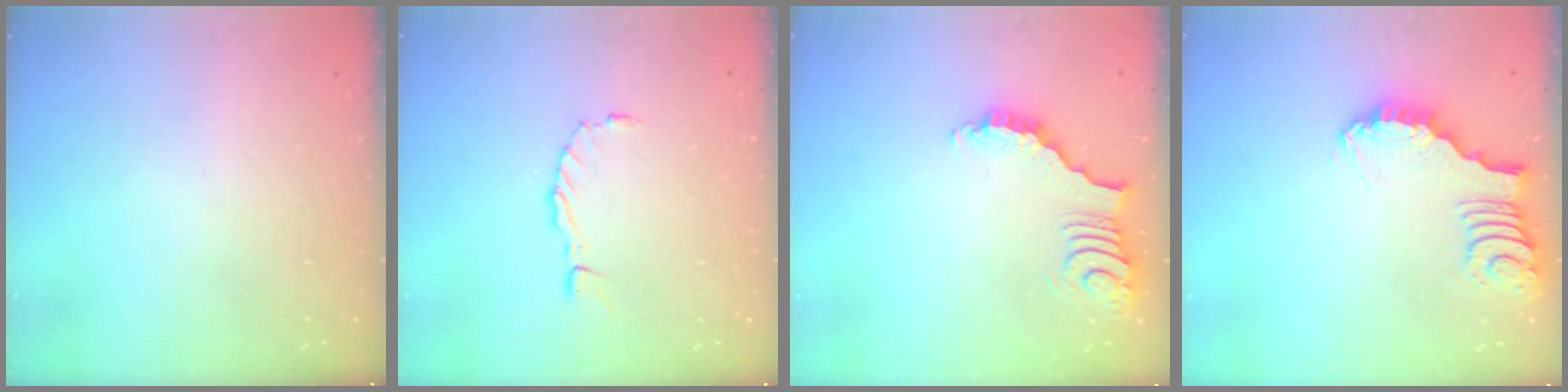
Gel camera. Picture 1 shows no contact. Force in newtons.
{"total": 0.8, "press": 0.8, "slide": 0.1}
{"total": 4.0, "press": 3.9, "slide": 0.7}
{"total": 2.3, "press": 2.3, "slide": 0.3}